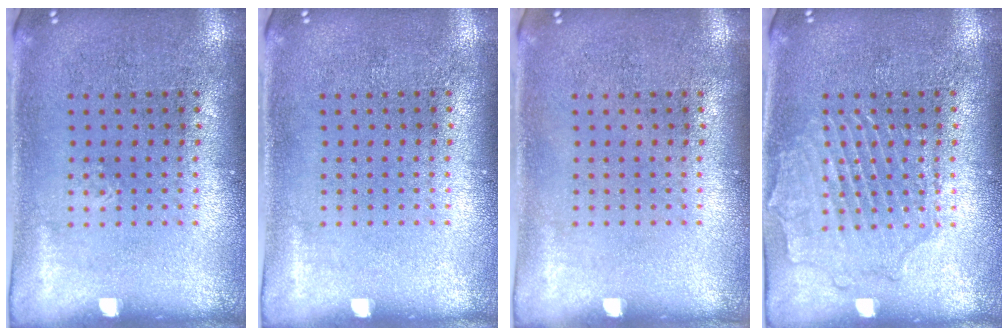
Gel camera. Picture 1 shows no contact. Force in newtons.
{"total": 0.0}
{"total": 0.0}
{"total": 2.1, "press": 2.1, "slide": 0.2}